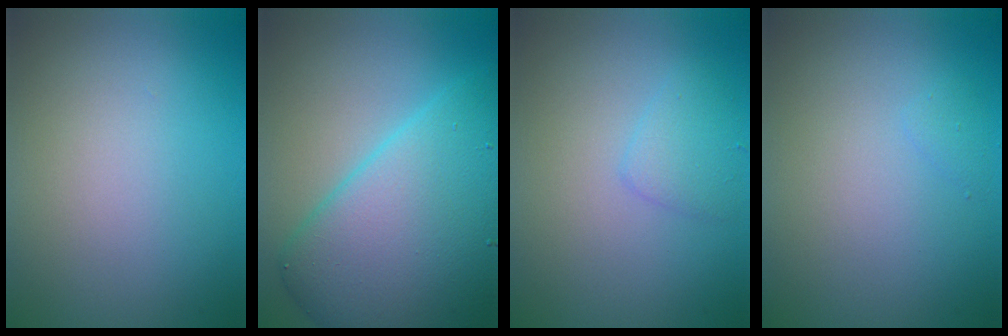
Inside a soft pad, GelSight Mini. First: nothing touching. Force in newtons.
{"total": 11.4, "press": 11.3, "slide": 0.2}
{"total": 1.7, "press": 1.7, "slide": 0.0}
{"total": 0.5, "press": 0.5, "slide": 0.0}